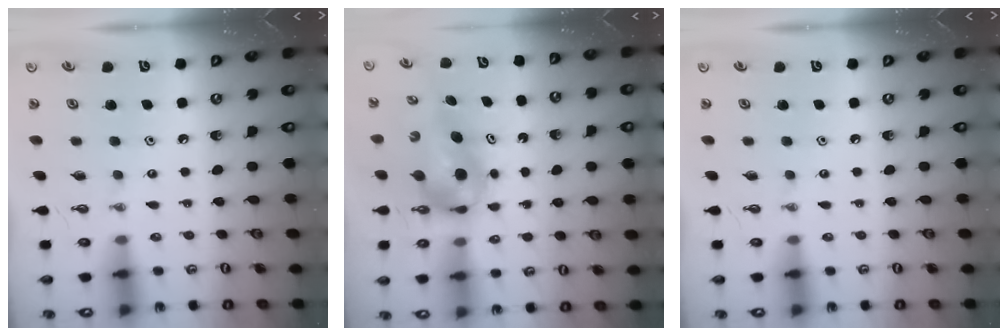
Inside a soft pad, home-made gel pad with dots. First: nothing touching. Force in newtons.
{"total": 6.1, "press": 6.0, "slide": 1.0}
{"total": 0.0}